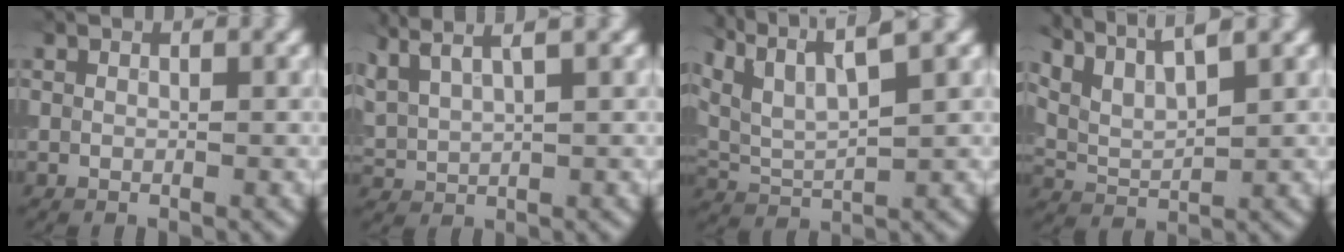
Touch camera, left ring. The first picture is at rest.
{"total": 5.1, "force": [3.8, 1.3, 3.2], "torque": [-0.082, 0.023, 0.065]}
{"total": 7.3, "force": [4.9, 1.9, 5.1], "torque": [-0.105, 0.022, 0.078]}
{"total": 5.2, "force": [4.1, 1.2, 3.0], "torque": [-0.076, 0.017, 0.063]}